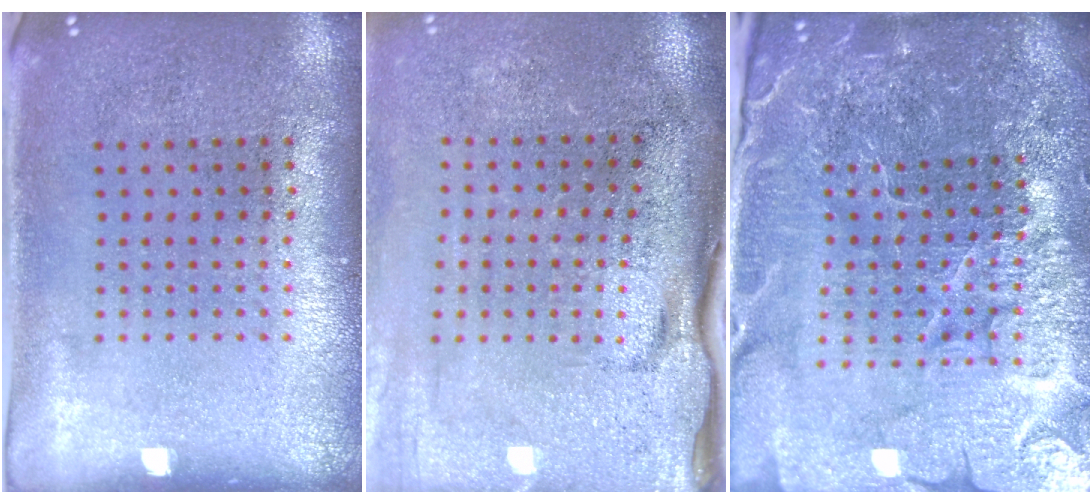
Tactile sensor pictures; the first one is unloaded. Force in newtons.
{"total": 4.4, "press": 3.6, "slide": 2.5}
{"total": 6.2, "press": 5.5, "slide": 2.8}